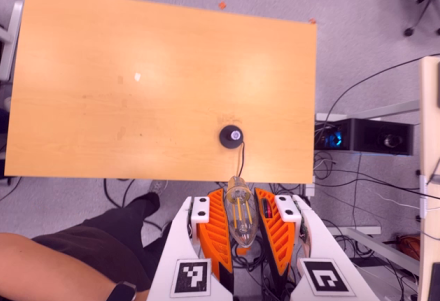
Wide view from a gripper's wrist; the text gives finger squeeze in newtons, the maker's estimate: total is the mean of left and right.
{"total": 13.5, "left": 14.2, "right": 12.8}